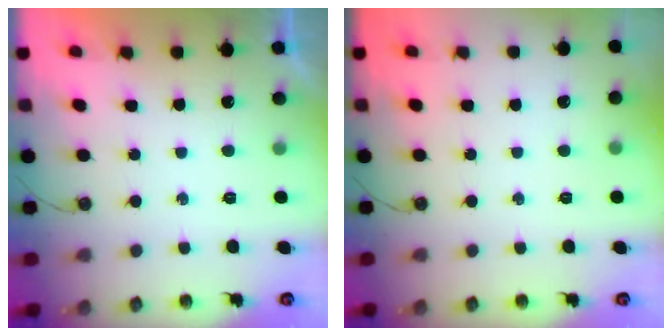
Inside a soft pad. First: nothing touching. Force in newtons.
{"total": 0.0}